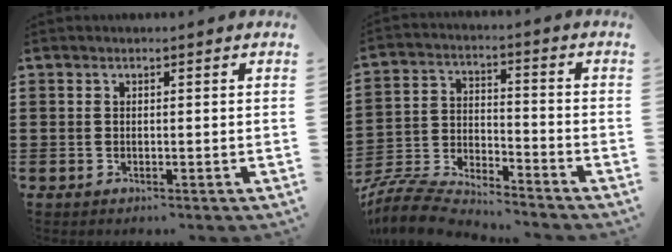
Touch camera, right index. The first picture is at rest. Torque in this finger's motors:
{"motor_torque": [-2.14, 0.00, -1.05, -0.21]}